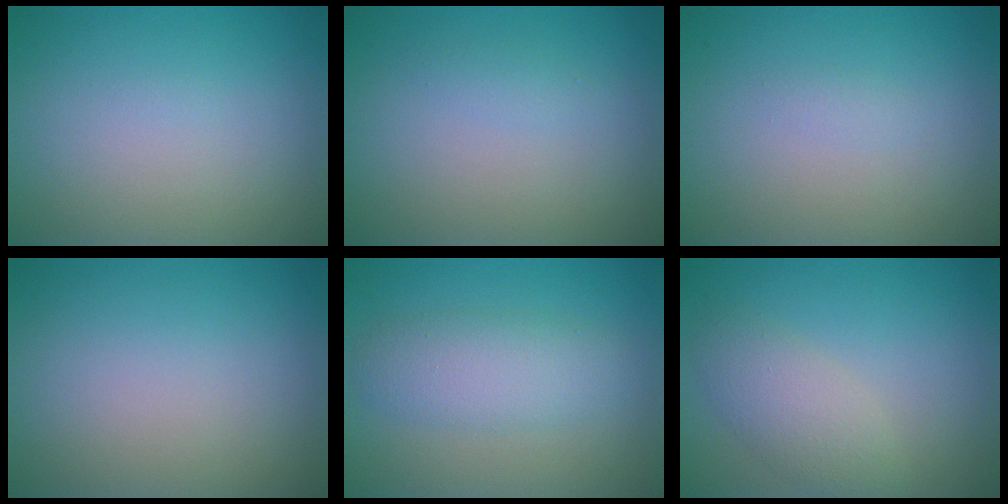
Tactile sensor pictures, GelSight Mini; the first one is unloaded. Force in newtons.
{"total": 0.7, "press": 0.7, "slide": 0.0}
{"total": 0.6, "press": 0.6, "slide": 0.0}
{"total": 0.0}
{"total": 3.9, "press": 3.9, "slide": 0.0}
{"total": 3.4, "press": 3.4, "slide": 0.1}